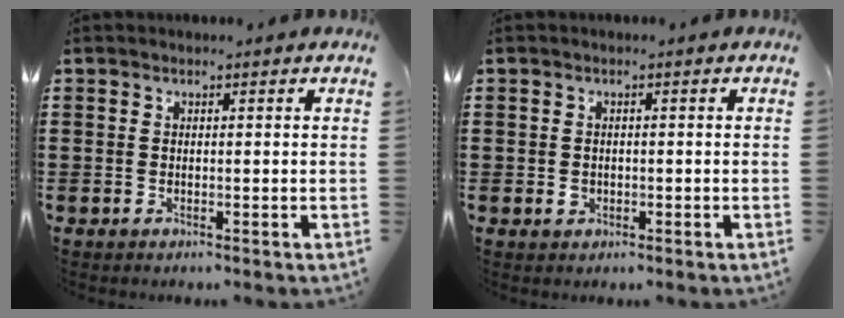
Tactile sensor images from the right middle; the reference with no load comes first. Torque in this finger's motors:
{"motor_torque": [1.70, 0.44, 0.10, 0.03]}